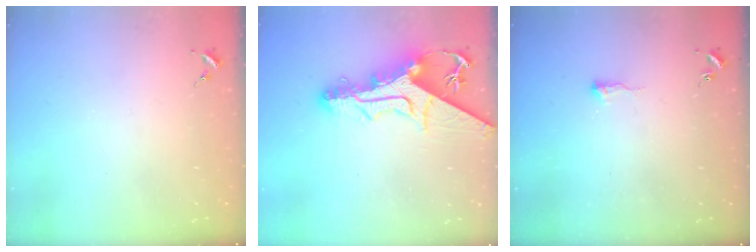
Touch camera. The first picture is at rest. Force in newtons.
{"total": 17.8, "press": 17.7, "slide": 1.8}
{"total": 4.4, "press": 4.3, "slide": 0.6}